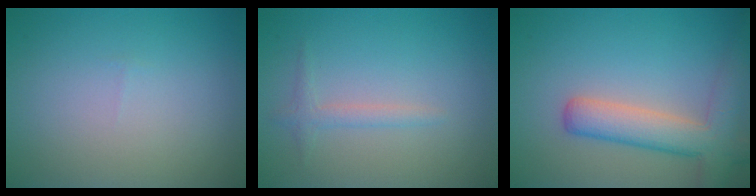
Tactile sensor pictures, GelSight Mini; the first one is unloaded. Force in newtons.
{"total": 1.3, "press": 1.3, "slide": 0.0}
{"total": 5.6, "press": 5.6, "slide": 0.4}